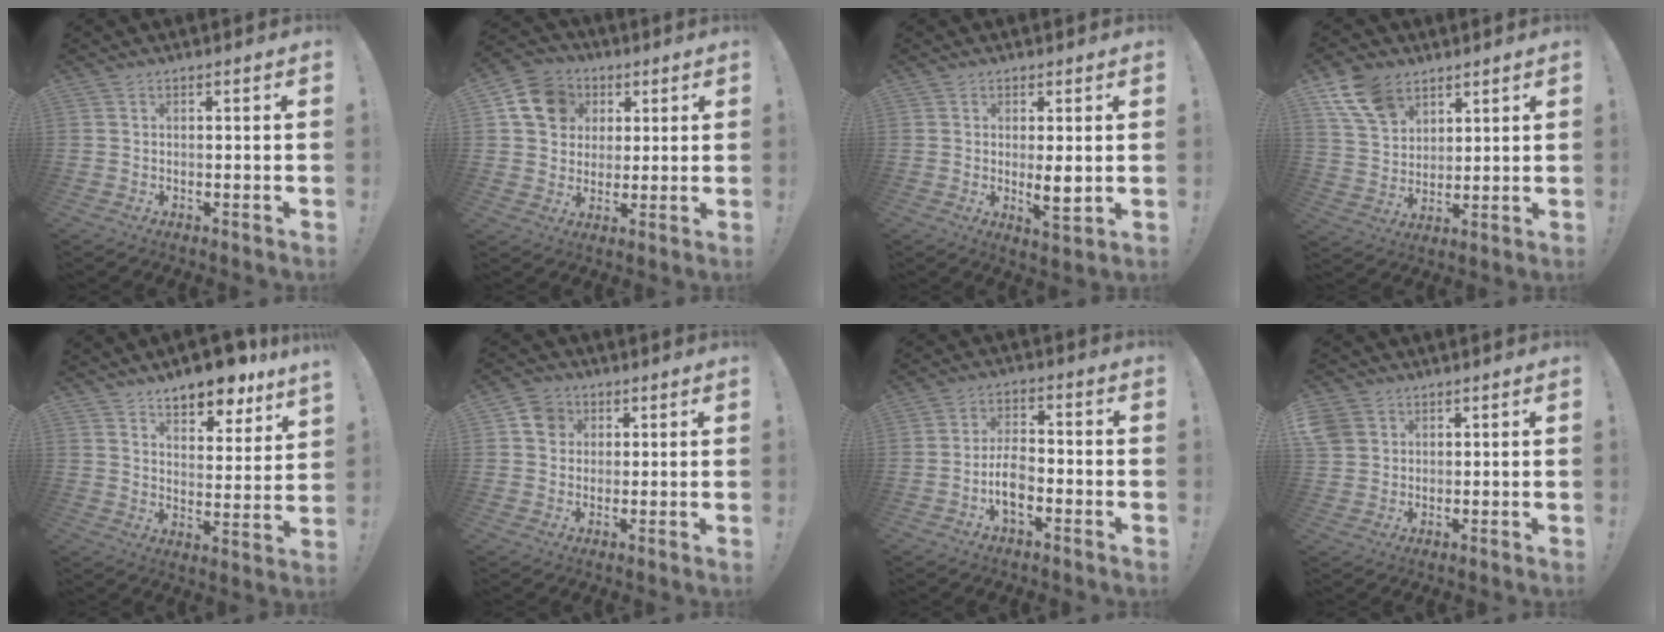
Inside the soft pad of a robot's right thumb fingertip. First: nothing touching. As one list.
[{"total": 13.4, "force": [4.5, 11.2, 5.7], "torque": [-0.072, -0.009, 0.091]}, {"total": 5.8, "force": [0.2, 1.4, 5.6], "torque": [-0.082, -0.016, 0.005]}, {"total": 12.3, "force": [7.5, 7.9, 5.6], "torque": [-0.106, -0.031, 0.150]}, {"total": 10.6, "force": [9.0, 2.6, 4.9], "torque": [-0.071, -0.073, 0.155]}, {"total": 6.6, "force": [2.1, 5.9, 2.1], "torque": [-0.023, 0.000, 0.041]}, {"total": 7.7, "force": [-3.1, 4.1, 5.8], "torque": [-0.105, 0.007, -0.055]}, {"total": 5.1, "force": [2.4, 4.3, 1.4], "torque": [-0.027, -0.009, 0.046]}]